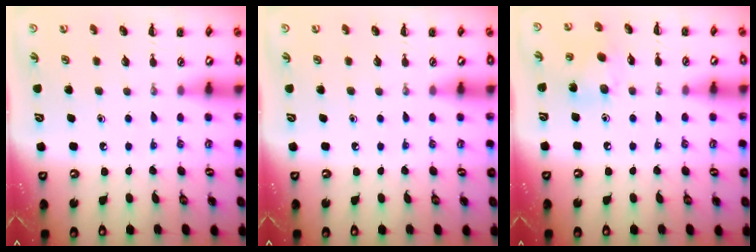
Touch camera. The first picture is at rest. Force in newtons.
{"total": 0.0}
{"total": 7.1, "press": 7.1, "slide": 0.7}